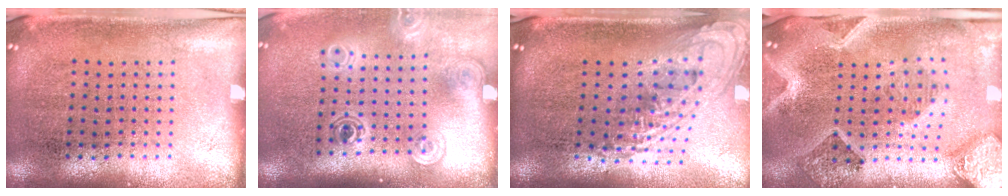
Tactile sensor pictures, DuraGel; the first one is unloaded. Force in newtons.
{"total": 1.8, "press": 1.4, "slide": 1.2}
{"total": 2.1, "press": 1.5, "slide": 1.4}
{"total": 3.0, "press": 2.6, "slide": 1.5}